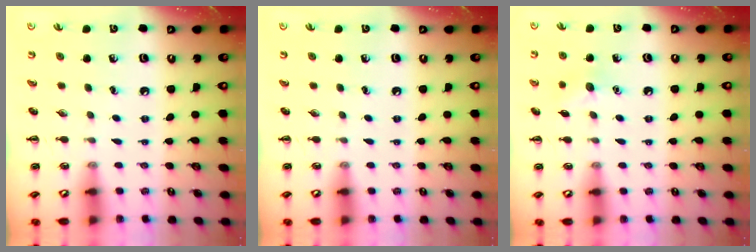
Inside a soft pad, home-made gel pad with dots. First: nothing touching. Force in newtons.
{"total": 0.0}
{"total": 7.3, "press": 7.1, "slide": 1.6}